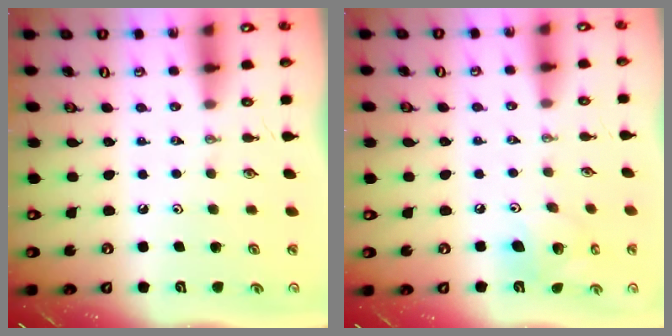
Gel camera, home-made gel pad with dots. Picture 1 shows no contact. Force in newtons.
{"total": 11.7, "press": 11.6, "slide": 2.0}